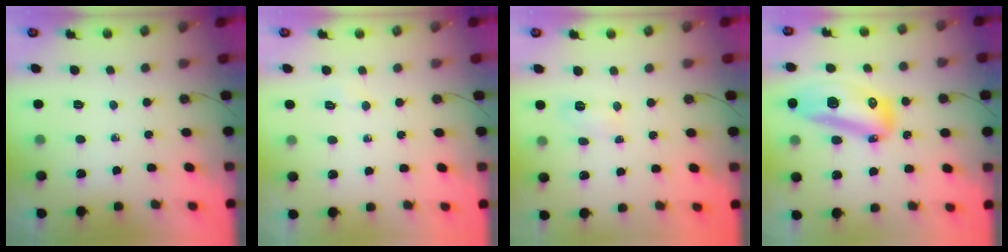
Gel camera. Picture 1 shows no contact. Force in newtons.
{"total": 2.6, "press": 2.5, "slide": 0.5}
{"total": 3.7, "press": 3.7, "slide": 0.4}
{"total": 15.6, "press": 15.4, "slide": 2.1}